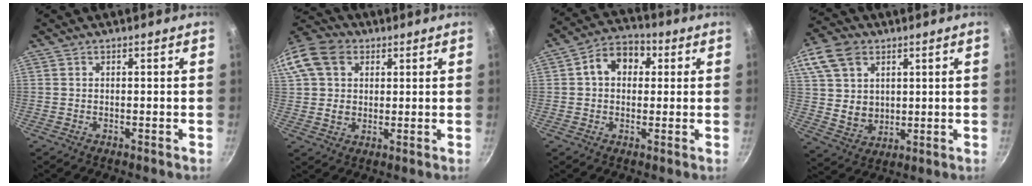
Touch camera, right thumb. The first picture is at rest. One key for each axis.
{"total": 14.8, "fx": 4.7, "fy": 11.6, "fz": 8.0, "tx": -0.160, "ty": 0.020, "tz": 0.076}
{"total": 8.9, "fx": 1.9, "fy": 6.8, "fz": 5.4, "tx": -0.051, "ty": 0.019, "tz": 0.015}
{"total": 15.2, "fx": 5.7, "fy": 11.8, "fz": 7.7, "tx": -0.146, "ty": -0.005, "tz": 0.117}